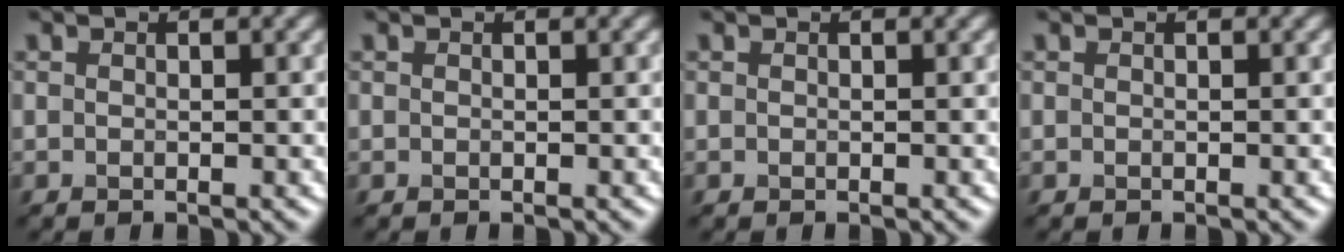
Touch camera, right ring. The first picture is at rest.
{"total": 0.0}
{"total": 0.0}
{"total": 0.0}